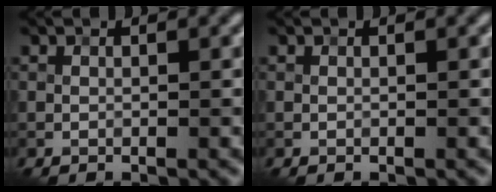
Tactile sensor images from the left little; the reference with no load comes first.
{"total": 0.0}